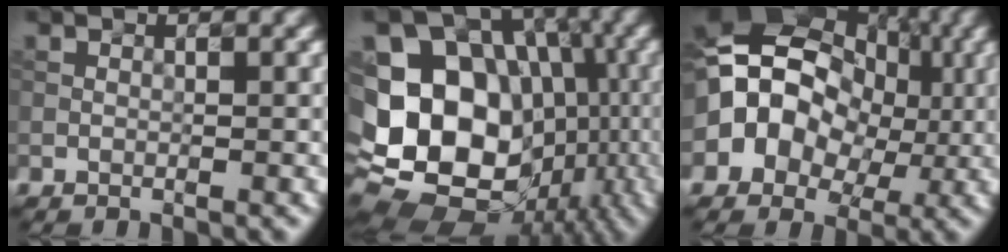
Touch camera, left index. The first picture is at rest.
{"total": 19.5, "force": [-3.0, 16.2, 10.5], "torque": [-0.177, 0.002, -0.047]}
{"total": 11.3, "force": [0.8, 8.9, 7.0], "torque": [-0.102, 0.019, -0.006]}